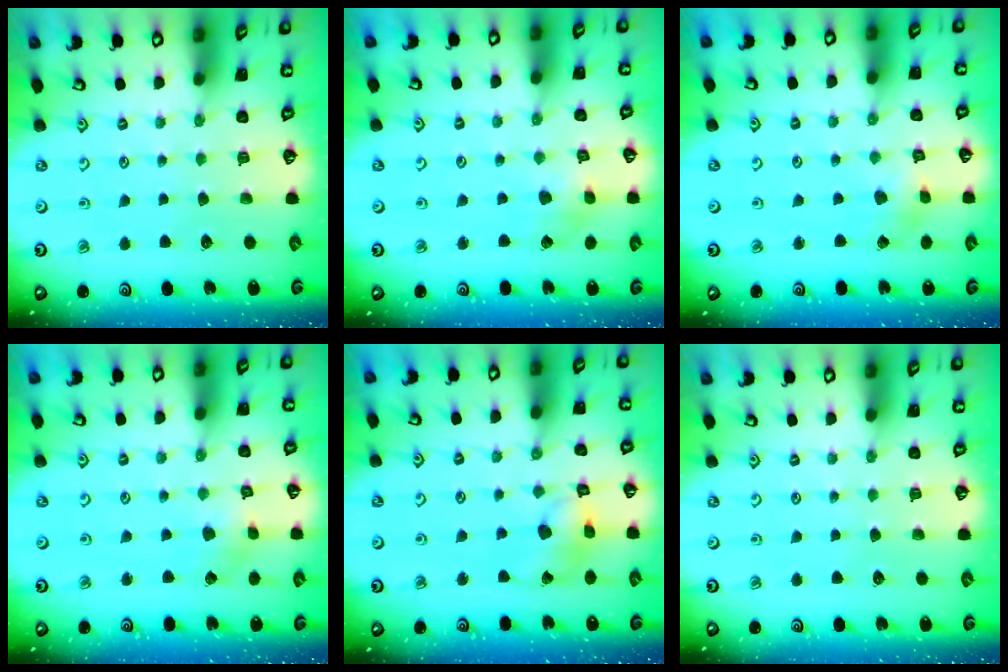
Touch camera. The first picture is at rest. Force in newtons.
{"total": 3.6, "press": 3.6, "slide": 0.6}
{"total": 2.0, "press": 2.0, "slide": 0.3}
{"total": 2.4, "press": 2.4, "slide": 0.2}
{"total": 8.6, "press": 8.5, "slide": 0.9}
{"total": 0.0}